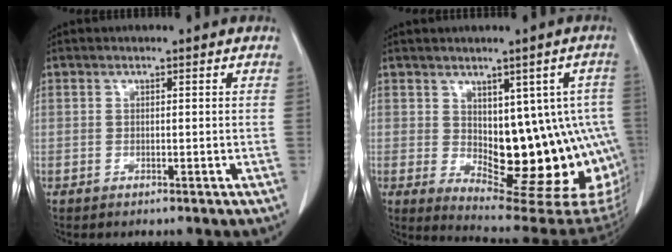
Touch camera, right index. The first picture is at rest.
{"total": 17.8, "force": [-1.4, 8.2, 15.7], "torque": [-0.139, 0.011, 0.007]}